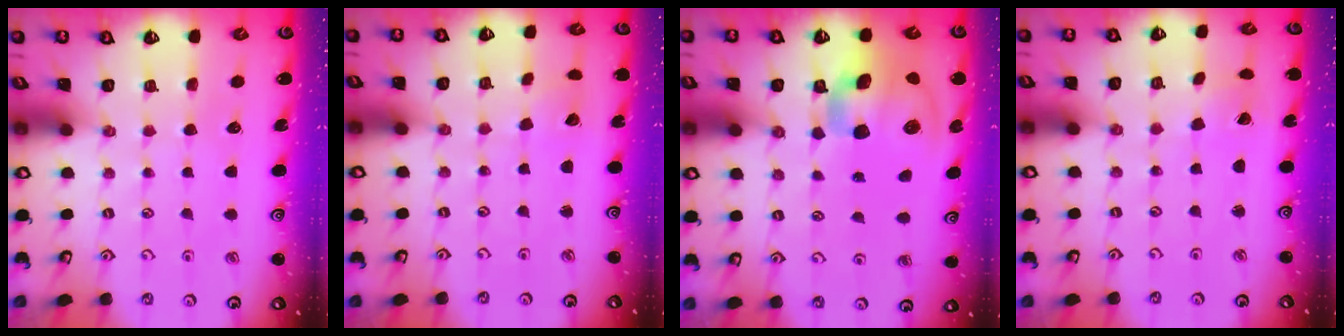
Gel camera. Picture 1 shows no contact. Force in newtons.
{"total": 2.6, "press": 2.6, "slide": 0.1}
{"total": 17.1, "press": 16.9, "slide": 2.7}
{"total": 0.8, "press": 0.8, "slide": 0.0}